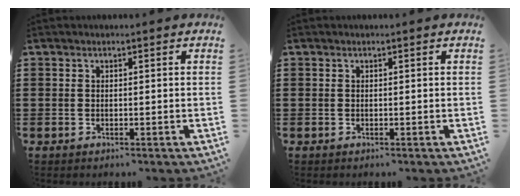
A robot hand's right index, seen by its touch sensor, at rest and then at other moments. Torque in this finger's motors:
{"motor_torque": [0.00, 2.14, 0.00, 0.00]}